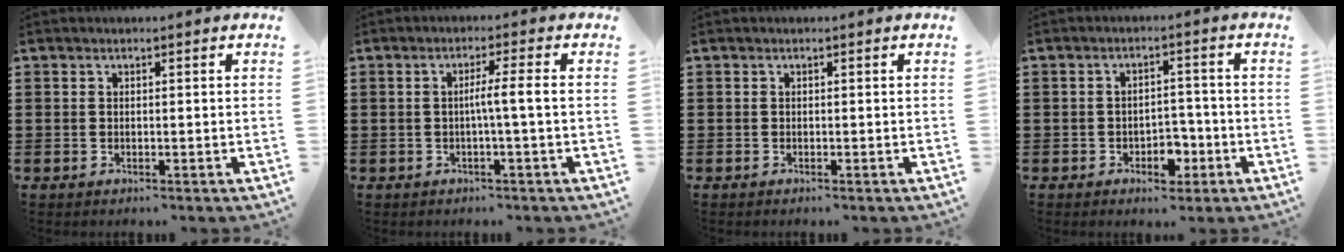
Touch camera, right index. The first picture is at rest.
{"total": 3.5, "force": [-0.4, -0.5, 3.4], "torque": [-0.062, -0.006, -0.012]}
{"total": 0.0}
{"total": 4.1, "force": [-2.2, 2.5, 2.4], "torque": [-0.042, 0.006, -0.041]}